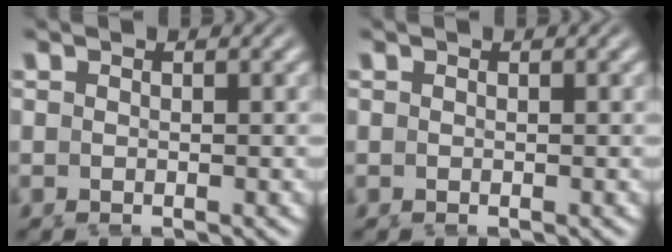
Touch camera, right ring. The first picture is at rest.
{"total": 0.0}